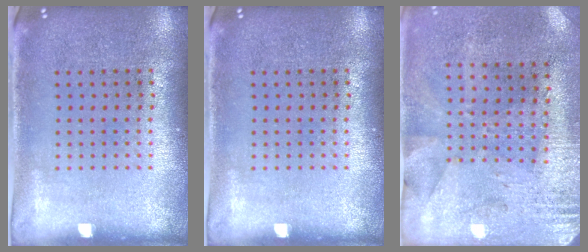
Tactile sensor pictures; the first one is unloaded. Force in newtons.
{"total": 0.0}
{"total": 2.8, "press": 2.2, "slide": 1.6}